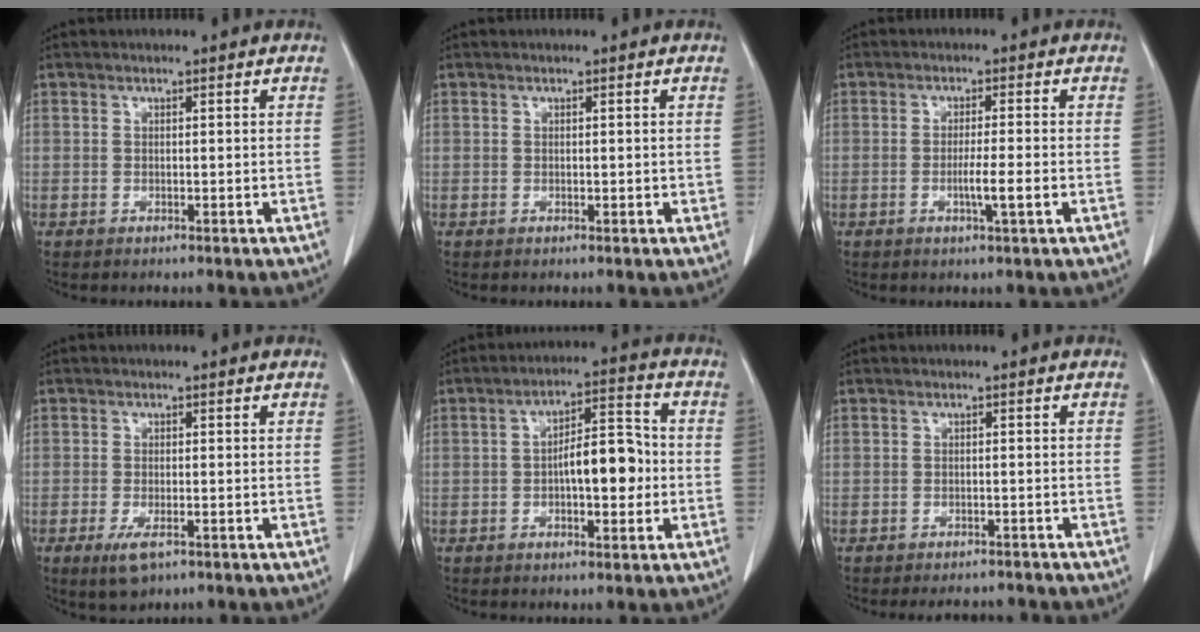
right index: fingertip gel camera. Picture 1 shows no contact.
{"total": 0.6, "force": [0.1, 0.5, 0.4], "torque": [-0.005, 0.000, 0.004]}
{"total": 3.7, "force": [-1.1, -0.3, 3.5], "torque": [-0.063, -0.005, -0.016]}
{"total": 3.7, "force": [-2.0, 1.3, 2.9], "torque": [-0.056, -0.006, -0.025]}
{"total": 8.3, "force": [-1.1, 2.9, 7.7], "torque": [-0.125, 0.021, -0.017]}
{"total": 4.5, "force": [-4.1, 1.7, 0.6], "torque": [-0.001, -0.003, -0.052]}